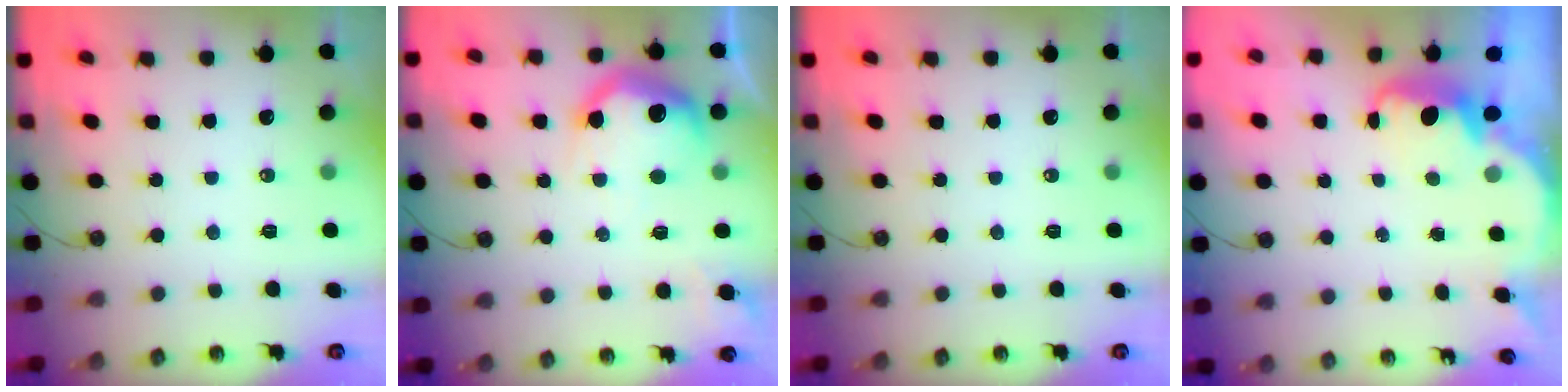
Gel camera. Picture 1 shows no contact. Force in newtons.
{"total": 17.8, "press": 17.7, "slide": 1.6}
{"total": 0.0}
{"total": 2.6, "press": 2.5, "slide": 0.6}